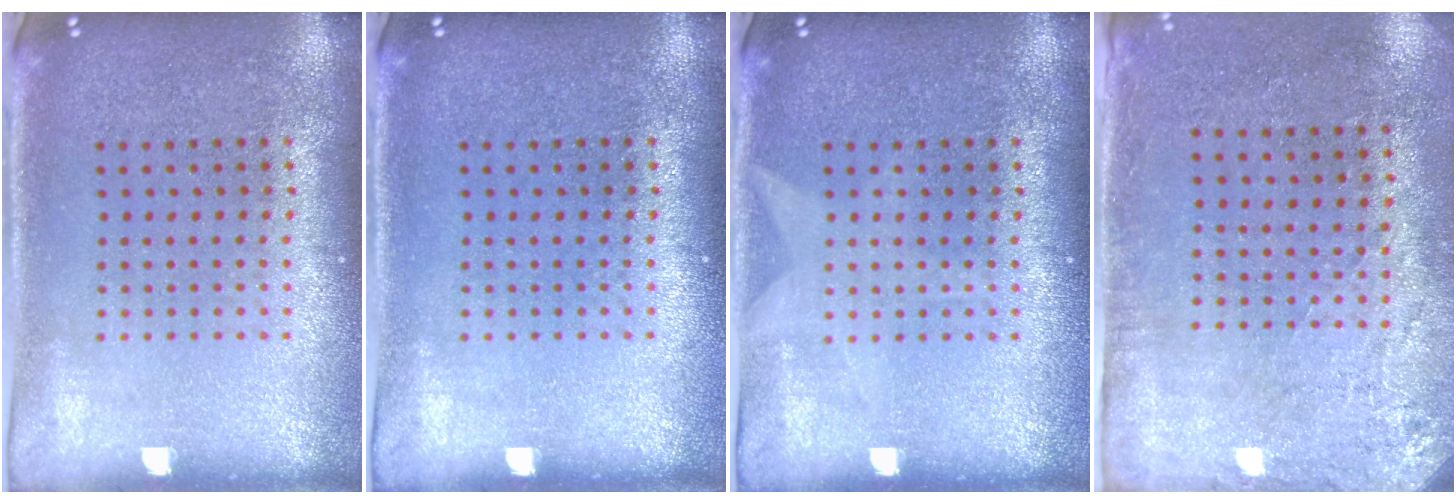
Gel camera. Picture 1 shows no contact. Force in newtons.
{"total": 0.0}
{"total": 0.8, "press": 0.8, "slide": 0.1}
{"total": 2.8, "press": 2.2, "slide": 1.6}